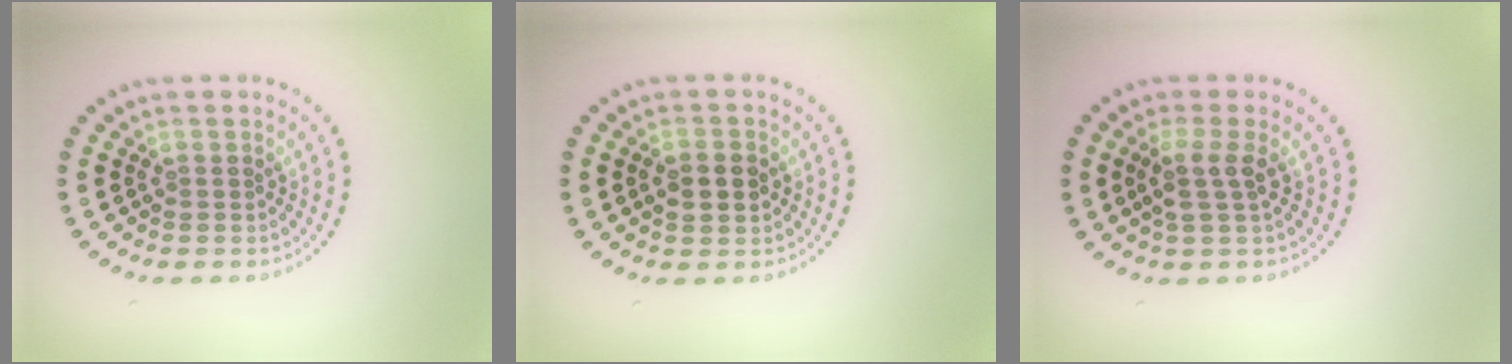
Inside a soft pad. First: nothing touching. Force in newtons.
{"total": 3.1, "press": 3.1, "slide": 0.0}
{"total": 2.4, "press": 1.8, "slide": 1.5}